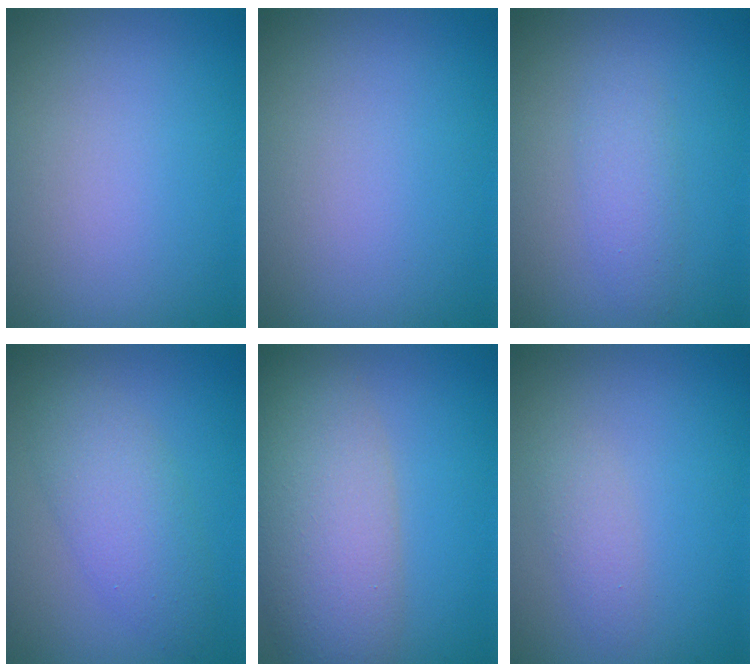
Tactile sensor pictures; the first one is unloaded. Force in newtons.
{"total": 0.0}
{"total": 1.9, "press": 1.9, "slide": 0.0}
{"total": 3.8, "press": 3.8, "slide": 0.1}
{"total": 7.3, "press": 7.3, "slide": 0.5}
{"total": 1.4, "press": 1.4, "slide": 0.1}